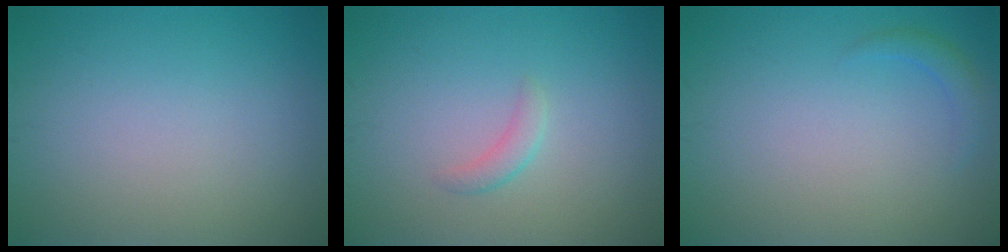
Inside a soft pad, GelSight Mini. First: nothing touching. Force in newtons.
{"total": 1.2, "press": 1.2, "slide": 0.1}
{"total": 1.2, "press": 1.2, "slide": 0.1}